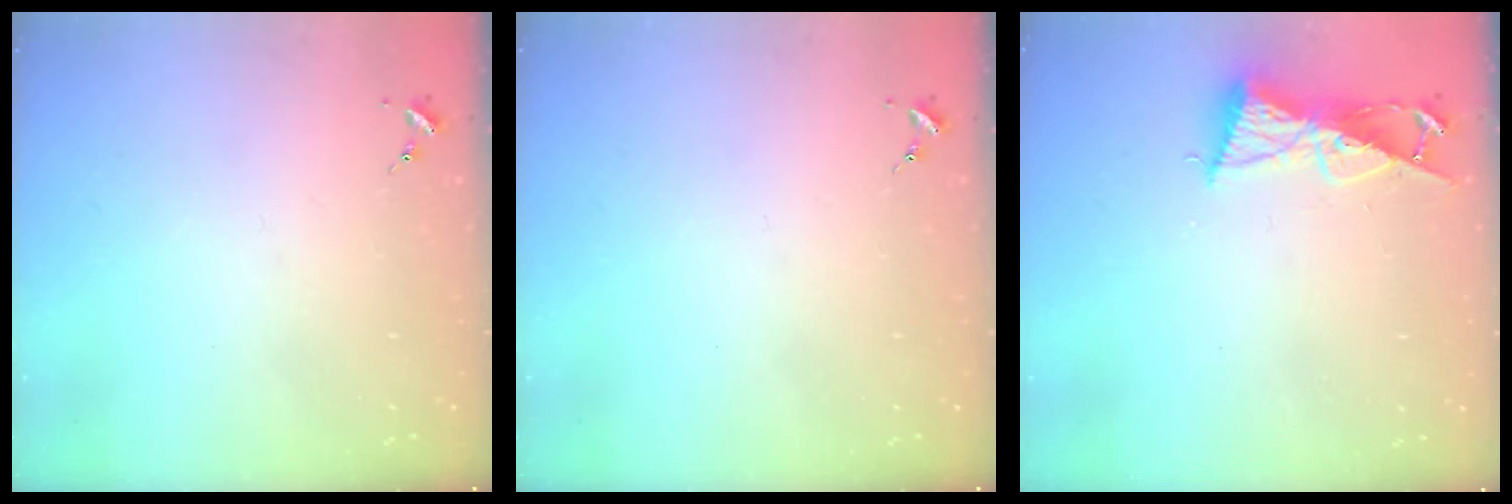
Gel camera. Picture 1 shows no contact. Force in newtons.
{"total": 0.0}
{"total": 8.6, "press": 8.6, "slide": 0.3}